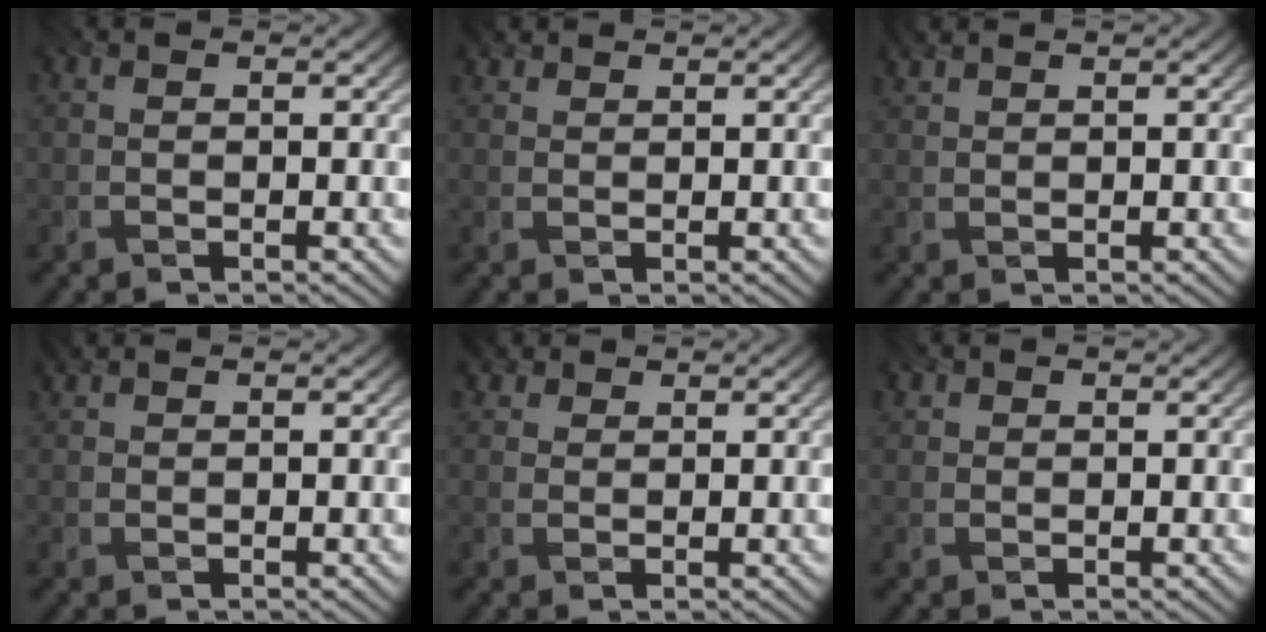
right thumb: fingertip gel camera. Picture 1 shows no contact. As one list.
[{"total": 1.7, "force": [1.5, 0.6, 0.5], "torque": [-0.014, 0.002, 0.025]}, {"total": 1.3, "force": [1.3, 0.1, 0.4], "torque": [-0.011, 0.001, 0.021]}, {"total": 0.9, "force": [0.9, 0.1, 0.3], "torque": [-0.008, 0.000, 0.016]}, {"total": 2.3, "force": [1.8, 1.3, 0.7], "torque": [-0.017, 0.000, 0.032]}, {"total": 1.2, "force": [0.9, 0.8, 0.2], "torque": [-0.006, 0.001, 0.016]}]